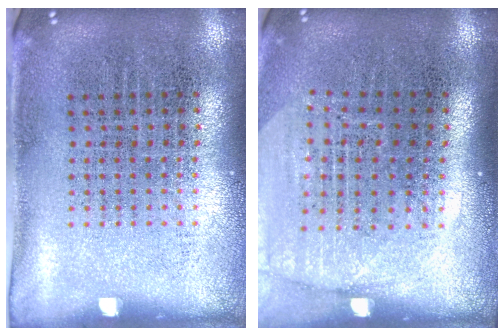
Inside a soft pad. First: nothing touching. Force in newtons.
{"total": 1.8, "press": 1.6, "slide": 0.9}